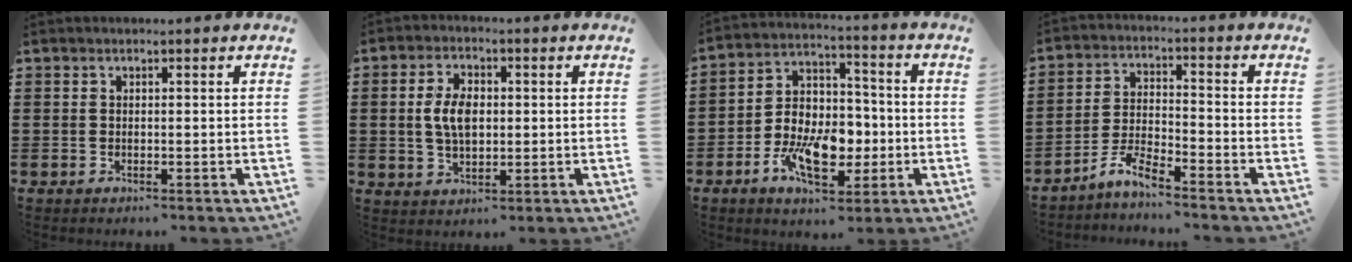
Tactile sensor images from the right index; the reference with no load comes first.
{"total": 5.7, "force": [0.3, 3.3, 4.6], "torque": [-0.109, 0.008, -0.001]}
{"total": 10.3, "force": [-3.1, 6.5, 7.3], "torque": [-0.140, 0.012, -0.050]}
{"total": 4.8, "force": [-4.4, 0.1, 1.9], "torque": [-0.057, -0.004, -0.093]}